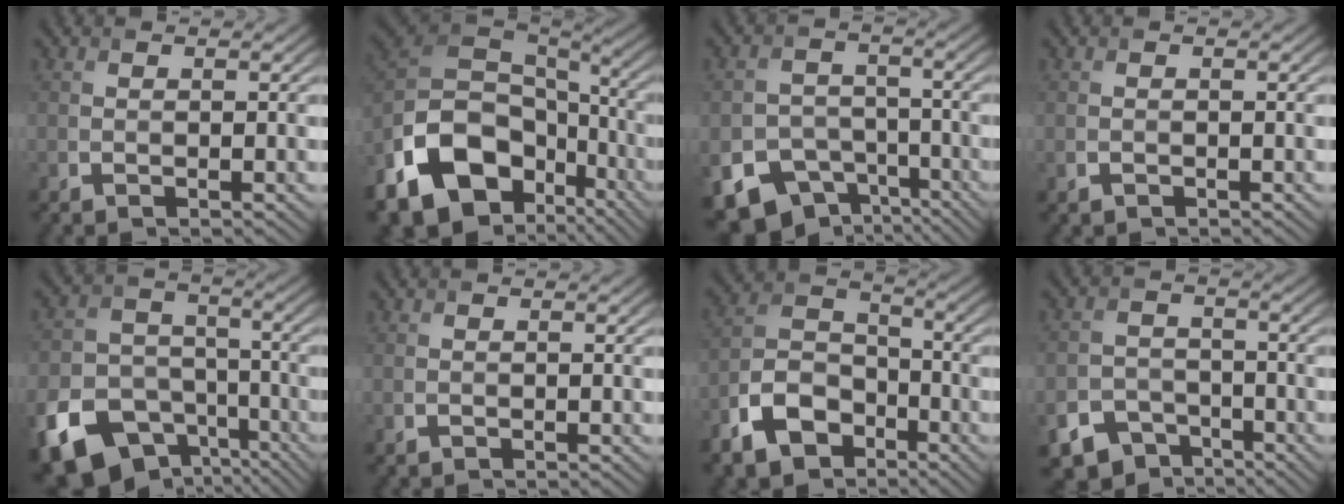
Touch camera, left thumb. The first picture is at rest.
{"total": 19.3, "force": [-8.5, 13.7, 10.7], "torque": [-0.267, -0.035, -0.131]}
{"total": 12.5, "force": [-7.8, 8.7, 4.5], "torque": [-0.099, -0.037, -0.116]}
{"total": 0.6, "force": [-0.3, 0.5, 0.1], "torque": [-0.003, -0.004, -0.006]}
{"total": 17.9, "force": [-10.2, 12.9, 7.1], "torque": [-0.186, -0.076, -0.157]}
{"total": 0.0}
{"total": 10.4, "force": [-6.4, 6.3, 5.1], "torque": [-0.123, -0.012, -0.139]}
{"total": 7.3, "force": [-5.2, 4.7, 2.1], "torque": [-0.045, -0.018, -0.091]}